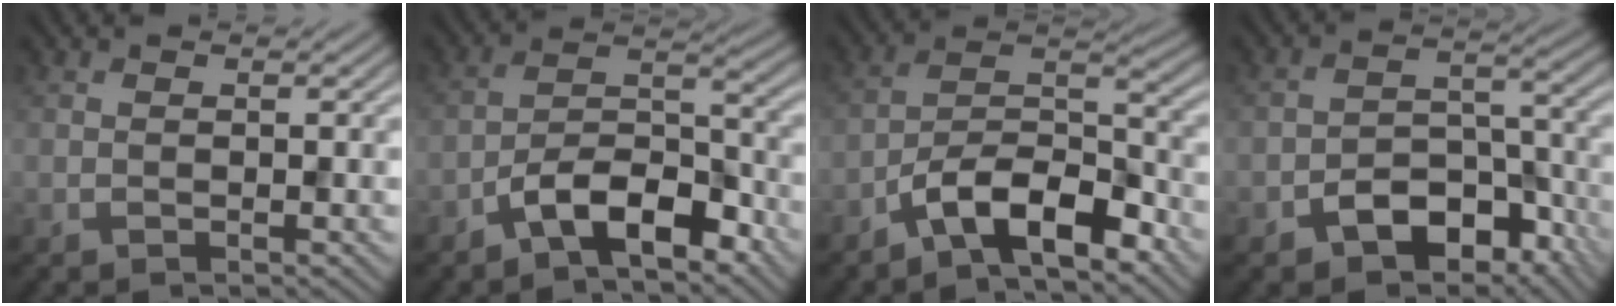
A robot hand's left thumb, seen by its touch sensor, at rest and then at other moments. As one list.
[{"total": 8.0, "force": [-5.4, 3.1, 5.1], "torque": [-0.081, 0.013, -0.112]}, {"total": 9.6, "force": [-6.5, 3.3, 6.2], "torque": [-0.097, 0.009, -0.136]}, {"total": 8.7, "force": [-5.0, 5.1, 4.9], "torque": [-0.069, -0.010, -0.088]}]